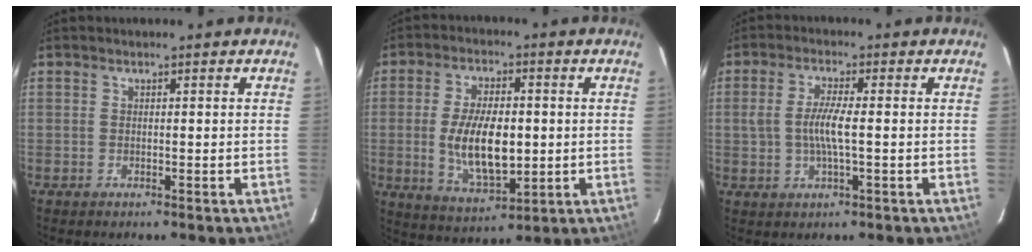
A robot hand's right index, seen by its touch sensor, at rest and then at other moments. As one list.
[{"total": 12.5, "force": [-0.7, 5.7, 11.1], "torque": [-0.214, -0.011, -0.001]}, {"total": 5.6, "force": [-0.3, 1.1, 5.4], "torque": [-0.104, -0.001, -0.003]}]